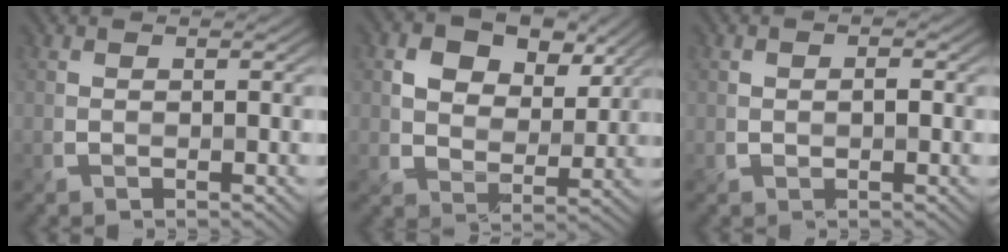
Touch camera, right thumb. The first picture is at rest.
{"total": 7.4, "force": [3.6, 5.1, 4.0], "torque": [-0.084, -0.007, 0.050]}
{"total": 1.3, "force": [0.0, 0.9, 0.9], "torque": [-0.016, -0.001, -0.001]}